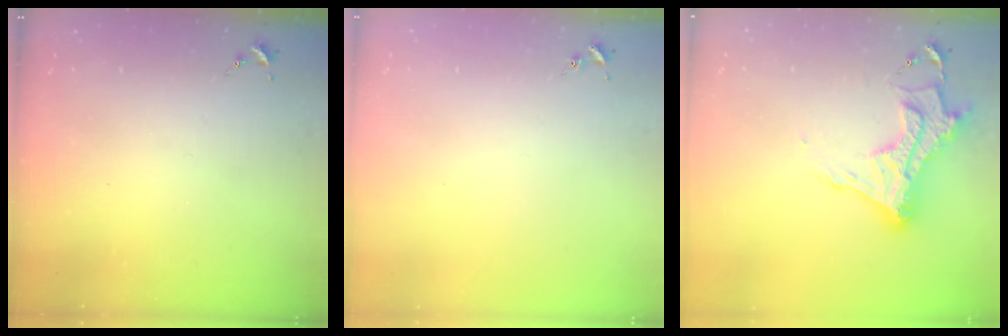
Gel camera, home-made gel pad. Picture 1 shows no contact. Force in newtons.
{"total": 0.9, "press": 0.8, "slide": 0.2}
{"total": 15.9, "press": 15.8, "slide": 1.3}